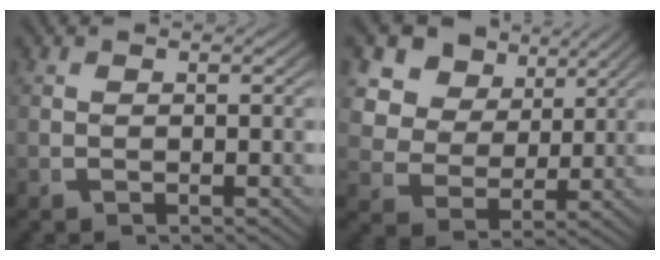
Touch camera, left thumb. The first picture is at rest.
{"total": 10.8, "force": [3.2, 8.6, 5.8], "torque": [-0.143, -0.023, 0.055]}